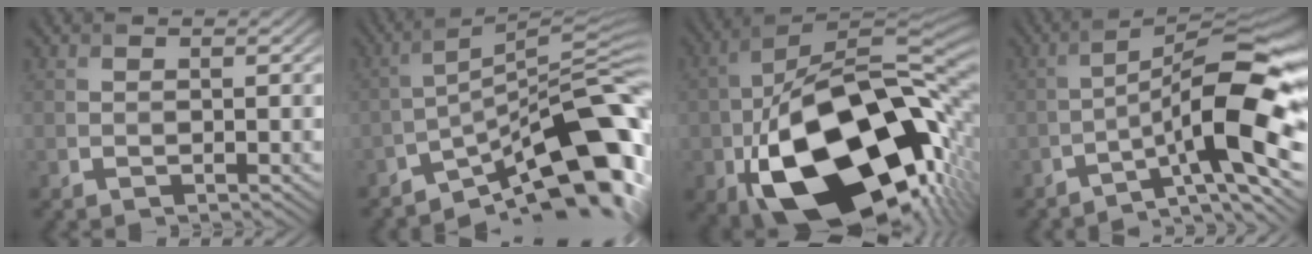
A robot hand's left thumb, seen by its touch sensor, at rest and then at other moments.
{"total": 14.6, "force": [-9.0, 4.0, 10.7], "torque": [-0.168, 0.006, -0.158]}
{"total": 21.4, "force": [-7.1, 12.1, 16.1], "torque": [-0.307, -0.045, -0.095]}
{"total": 10.5, "force": [-4.3, 1.7, 9.4], "torque": [-0.140, 0.017, -0.083]}